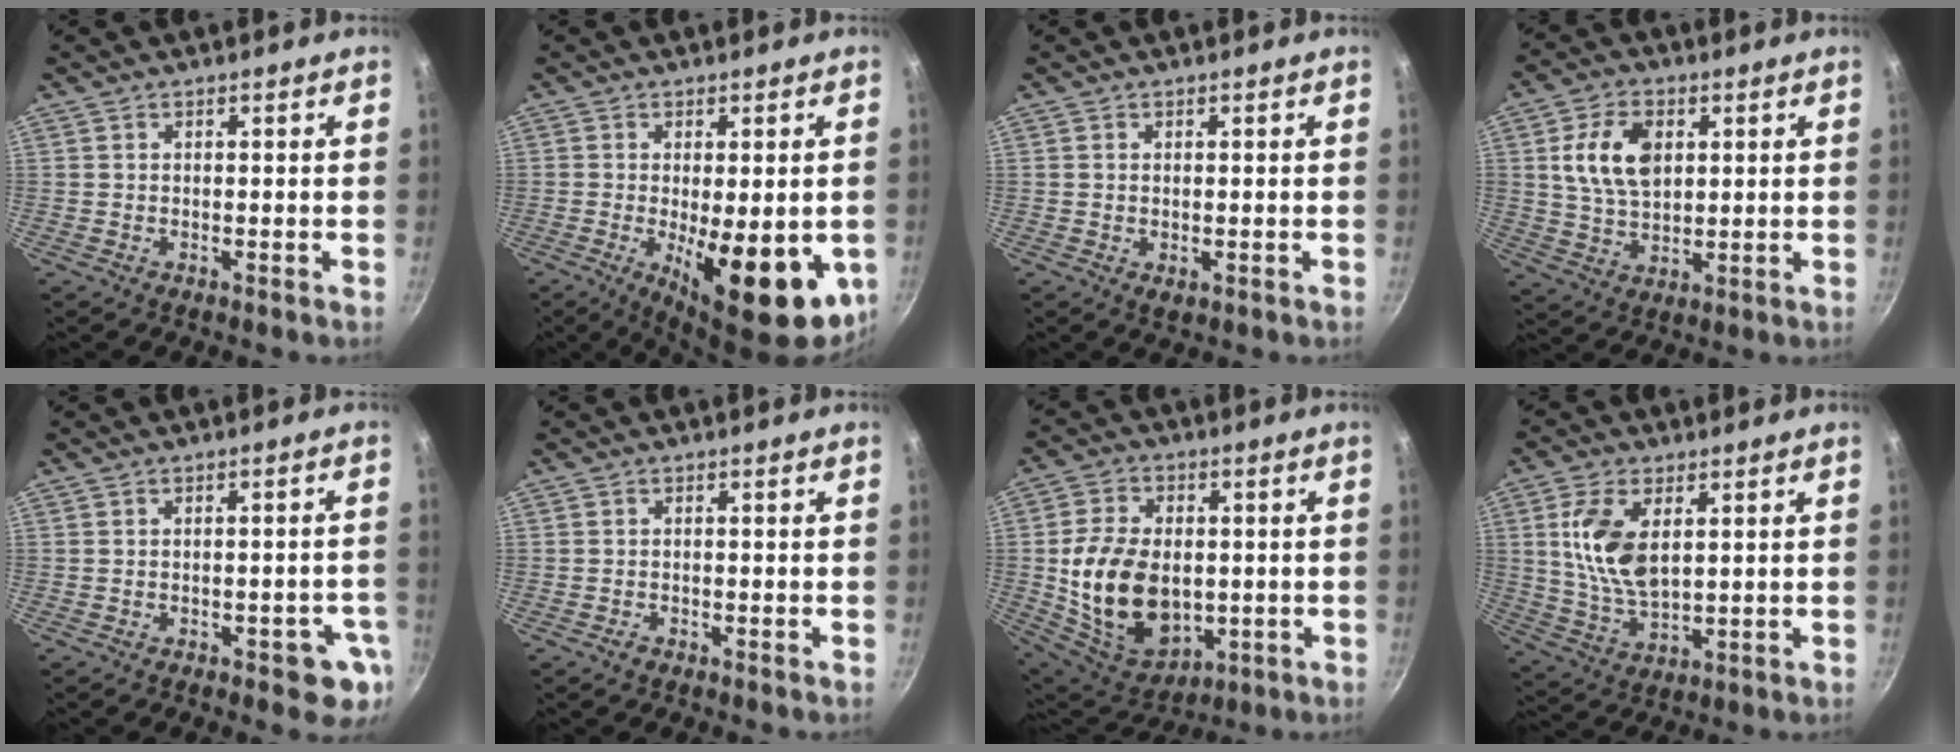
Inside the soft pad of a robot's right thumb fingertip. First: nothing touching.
{"total": 16.6, "force": [-3.6, 6.2, 15.0], "torque": [-0.188, -0.012, -0.038]}
{"total": 1.6, "force": [-0.1, 0.9, 1.3], "torque": [-0.019, -0.004, -0.001]}
{"total": 10.8, "force": [2.7, 7.0, 7.8], "torque": [-0.129, -0.006, 0.049]}
{"total": 6.3, "force": [-2.4, 2.9, 5.0], "torque": [-0.035, 0.015, -0.024]}
{"total": 1.1, "force": [-0.8, 0.6, 0.5], "torque": [-0.011, 0.007, -0.014]}
{"total": 18.6, "force": [-1.1, 12.7, 13.6], "torque": [-0.224, -0.005, 0.001]}
{"total": 11.4, "force": [2.8, 6.1, 9.2], "torque": [-0.176, -0.016, 0.060]}